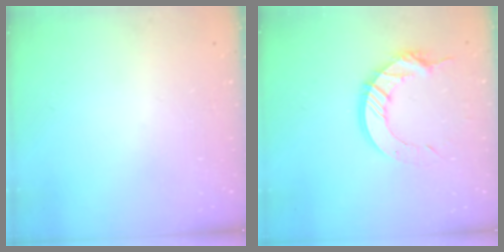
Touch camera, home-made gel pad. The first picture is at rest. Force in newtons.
{"total": 12.6, "press": 12.6, "slide": 1.2}